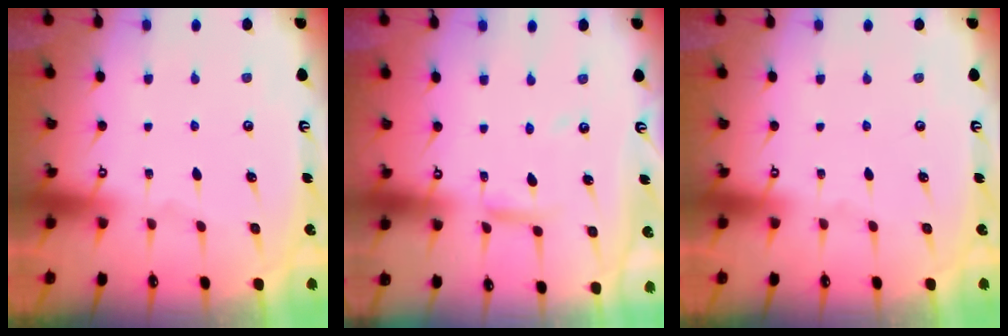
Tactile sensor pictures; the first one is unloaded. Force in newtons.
{"total": 5.9, "press": 5.9, "slide": 0.5}
{"total": 0.0}